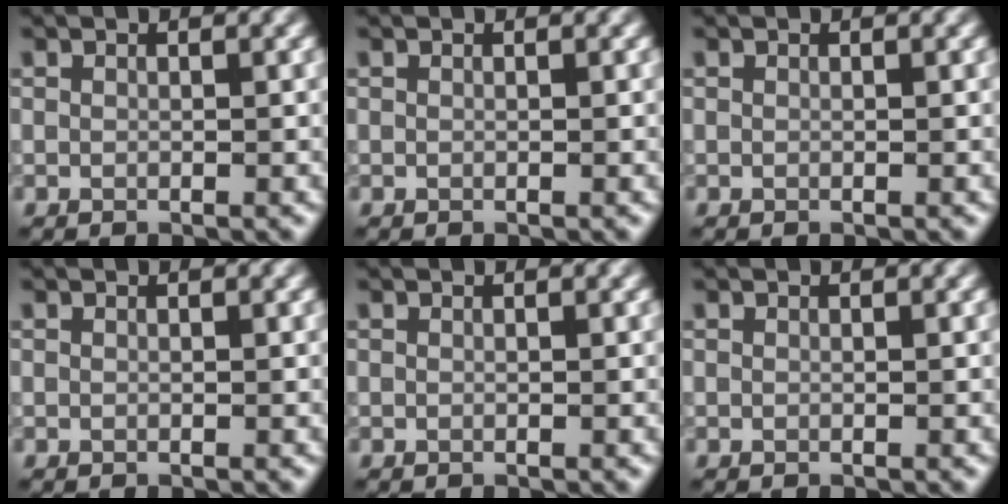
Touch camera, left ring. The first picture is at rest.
{"total": 0.0}
{"total": 0.0}
{"total": 0.0}
{"total": 0.0}
{"total": 0.0}